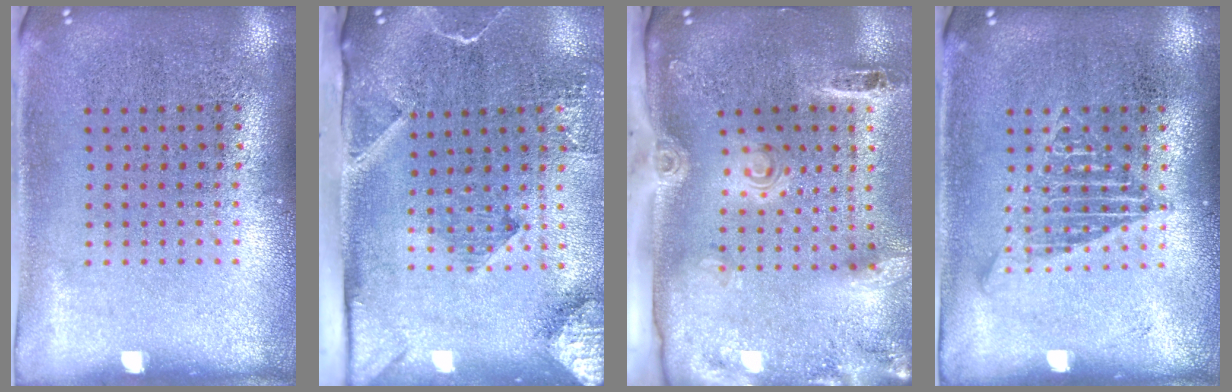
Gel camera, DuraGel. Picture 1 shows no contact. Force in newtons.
{"total": 3.0, "press": 2.1, "slide": 2.1}
{"total": 3.0, "press": 2.1, "slide": 2.2}
{"total": 1.7, "press": 1.7, "slide": 0.1}